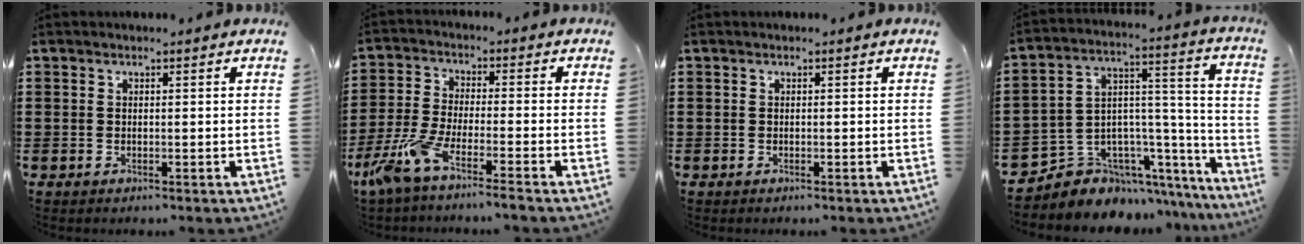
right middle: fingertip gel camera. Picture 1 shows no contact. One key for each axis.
{"total": 6.3, "fx": -5.1, "fy": 0.2, "fz": 3.7, "tx": -0.110, "ty": -0.022, "tz": -0.107}
{"total": 0.0}
{"total": 6.1, "fx": -4.4, "fy": 4.2, "fz": -0.2, "tx": -0.015, "ty": -0.008, "tz": -0.079}